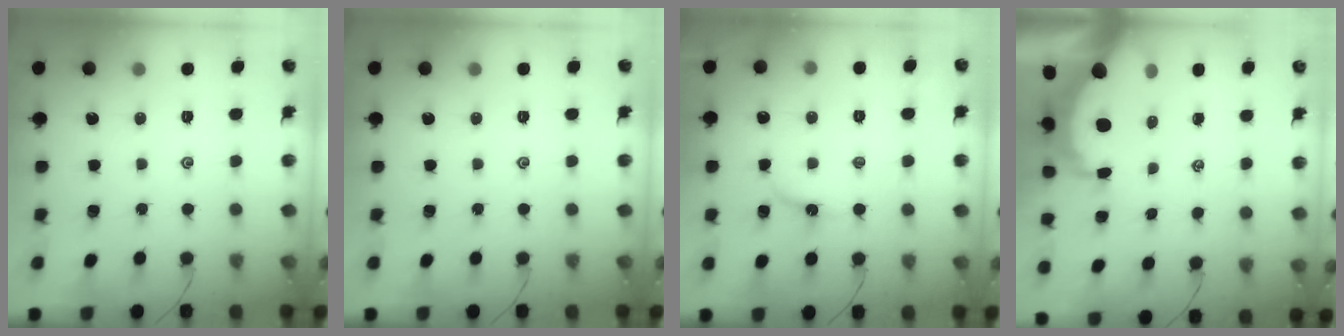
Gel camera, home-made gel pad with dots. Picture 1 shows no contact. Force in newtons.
{"total": 0.0}
{"total": 5.2, "press": 5.1, "slide": 0.6}
{"total": 7.7, "press": 7.6, "slide": 0.8}